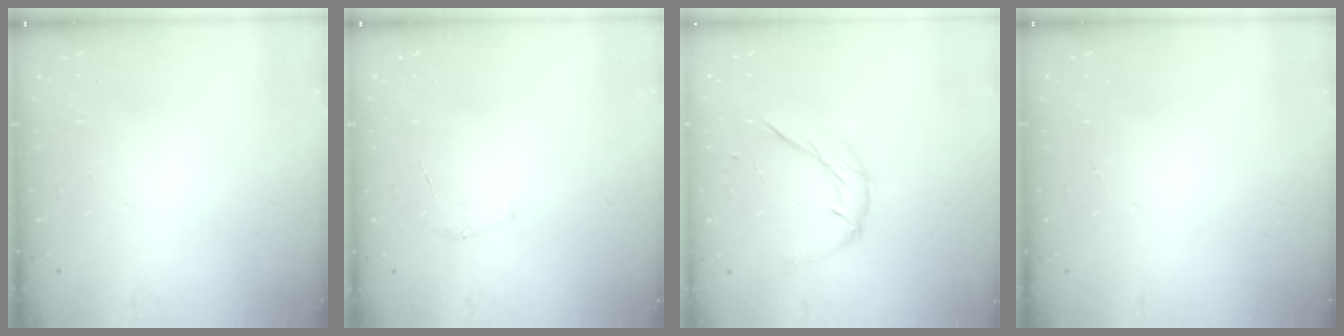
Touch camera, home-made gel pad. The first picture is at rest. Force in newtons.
{"total": 4.2, "press": 4.0, "slide": 1.3}
{"total": 8.3, "press": 8.3, "slide": 0.4}
{"total": 0.0}